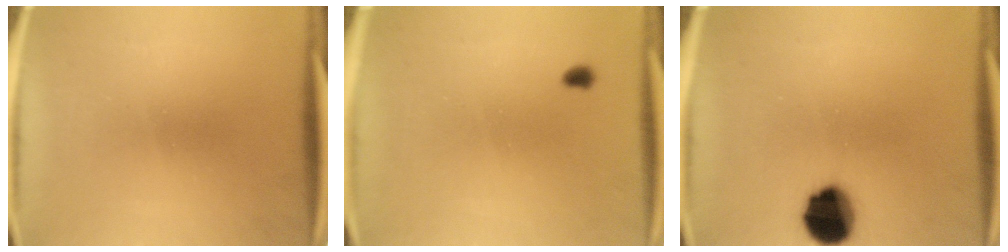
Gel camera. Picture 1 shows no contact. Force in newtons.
{"total": 1.0}
{"total": 11.6}